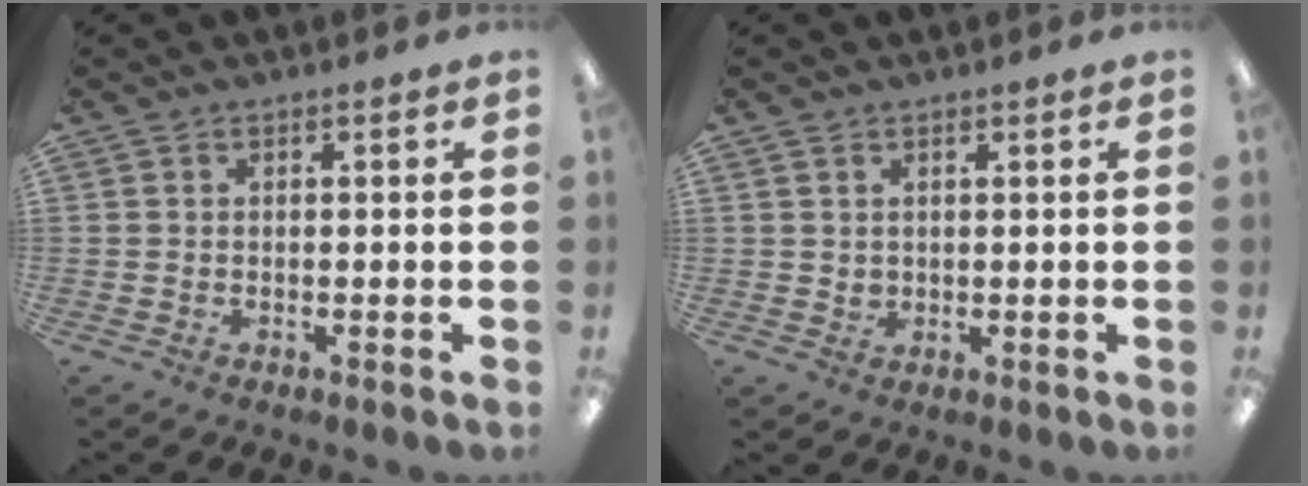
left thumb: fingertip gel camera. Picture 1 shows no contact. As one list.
[{"total": 1.7, "force": [1.1, 1.2, 0.4], "torque": [-0.010, 0.001, 0.021]}]